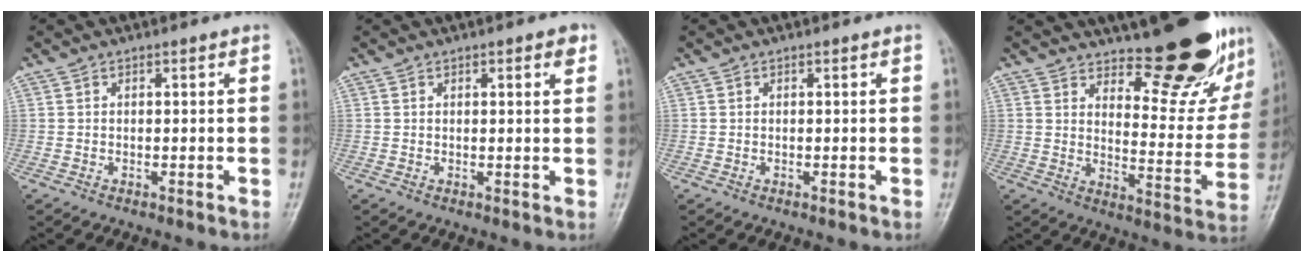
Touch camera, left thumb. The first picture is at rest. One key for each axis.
{"total": 2.1, "fx": 1.1, "fy": 0.6, "fz": 1.7, "tx": -0.017, "ty": -0.002, "tz": 0.012}
{"total": 0.0}
{"total": 18.9, "fx": 14.1, "fy": 6.1, "fz": 10.9, "tx": -0.101, "ty": -0.120, "tz": 0.192}